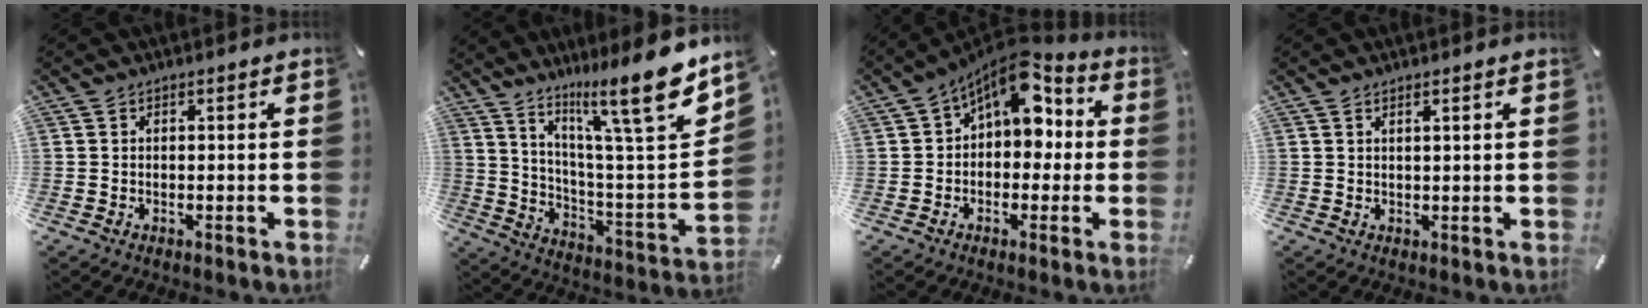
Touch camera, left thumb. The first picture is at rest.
{"total": 19.9, "force": [14.3, 2.3, 13.7], "torque": [-0.203, -0.119, 0.216]}
{"total": 10.8, "force": [4.9, 7.0, 6.7], "torque": [-0.105, -0.033, 0.089]}
{"total": 1.3, "force": [1.0, -0.2, 0.9], "torque": [-0.016, -0.003, 0.018]}